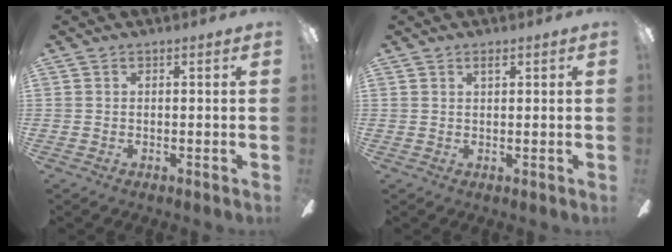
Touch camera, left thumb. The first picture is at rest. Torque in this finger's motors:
{"motor_torque": [-0.15, -0.10, 0.61, -0.09, 0.00]}